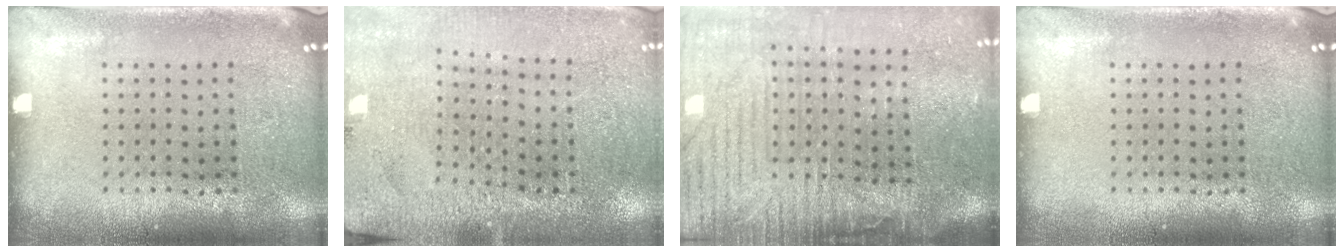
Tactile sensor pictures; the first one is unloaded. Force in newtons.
{"total": 2.8, "press": 2.8, "slide": 0.1}
{"total": 4.3, "press": 3.6, "slide": 2.3}
{"total": 0.0}